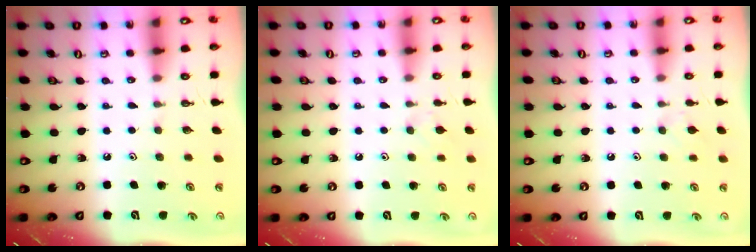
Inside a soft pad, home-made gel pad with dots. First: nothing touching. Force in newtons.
{"total": 2.5, "press": 2.4, "slide": 0.6}
{"total": 2.5, "press": 2.4, "slide": 0.6}